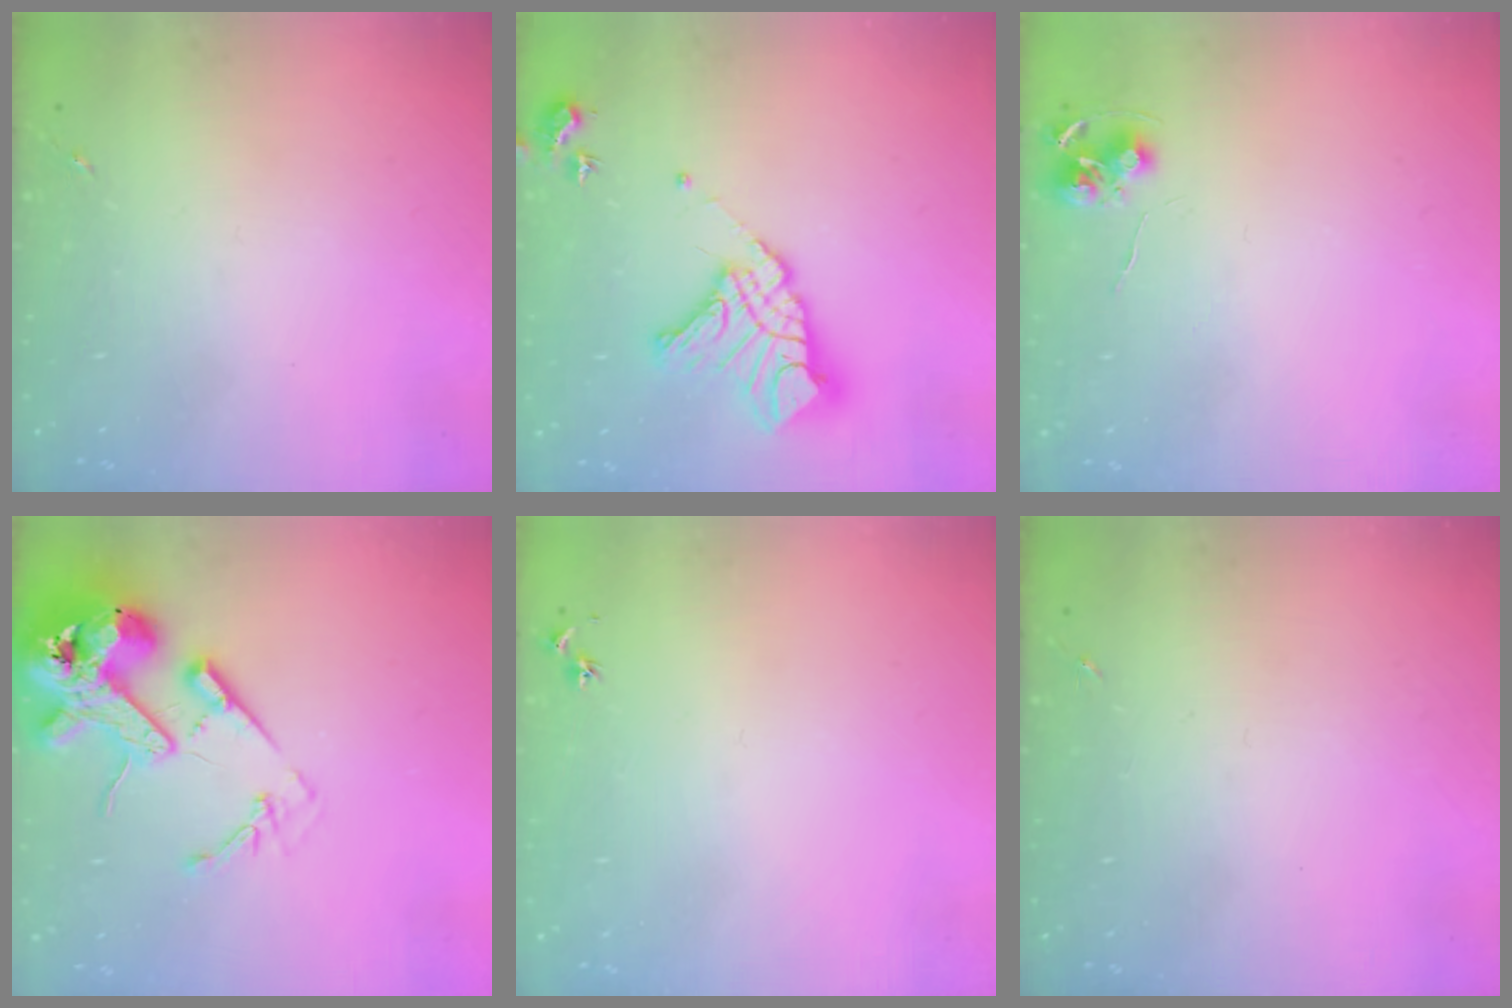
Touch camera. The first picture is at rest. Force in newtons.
{"total": 16.3, "press": 16.2, "slide": 2.0}
{"total": 7.9, "press": 7.9, "slide": 0.5}
{"total": 17.7, "press": 17.5, "slide": 2.4}
{"total": 3.0, "press": 2.9, "slide": 0.3}
{"total": 0.0}